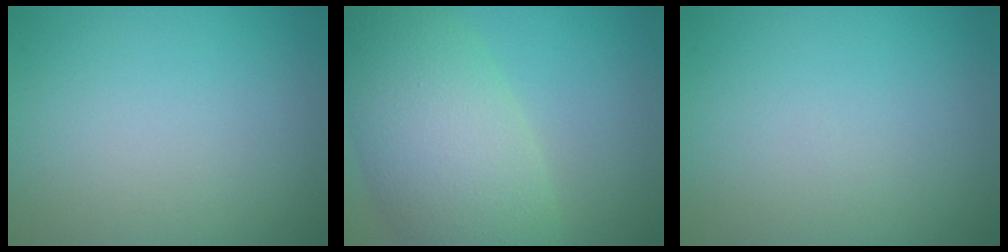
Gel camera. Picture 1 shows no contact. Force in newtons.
{"total": 8.6, "press": 8.6, "slide": 0.7}
{"total": 0.0}